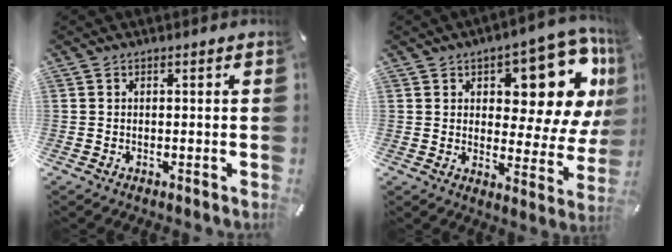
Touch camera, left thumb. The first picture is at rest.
{"total": 15.4, "force": [9.1, 7.0, 10.2], "torque": [-0.125, -0.083, 0.150]}